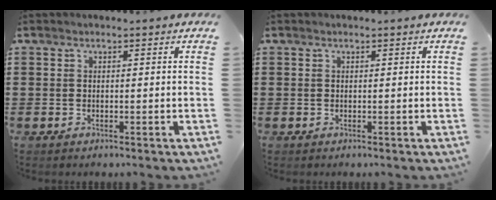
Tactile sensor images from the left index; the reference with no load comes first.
{"total": 0.0}